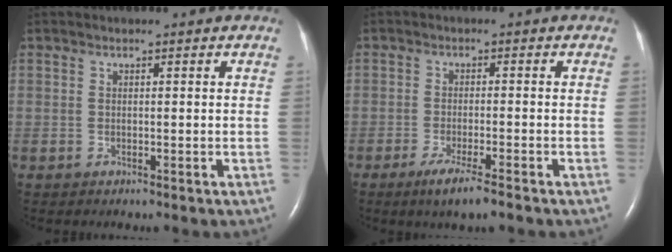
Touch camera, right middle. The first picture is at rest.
{"total": 5.0, "force": [-3.4, 0.1, 3.7], "torque": [-0.074, -0.014, -0.057]}